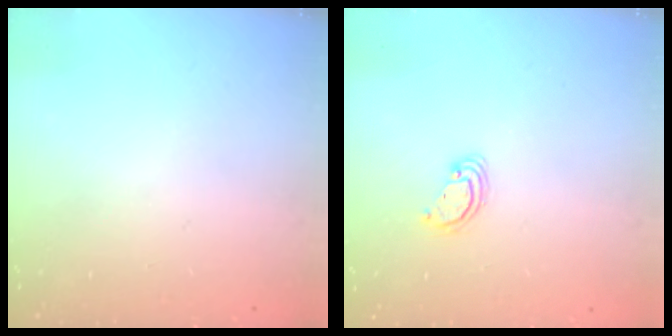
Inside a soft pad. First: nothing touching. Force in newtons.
{"total": 2.5, "press": 2.5, "slide": 0.2}